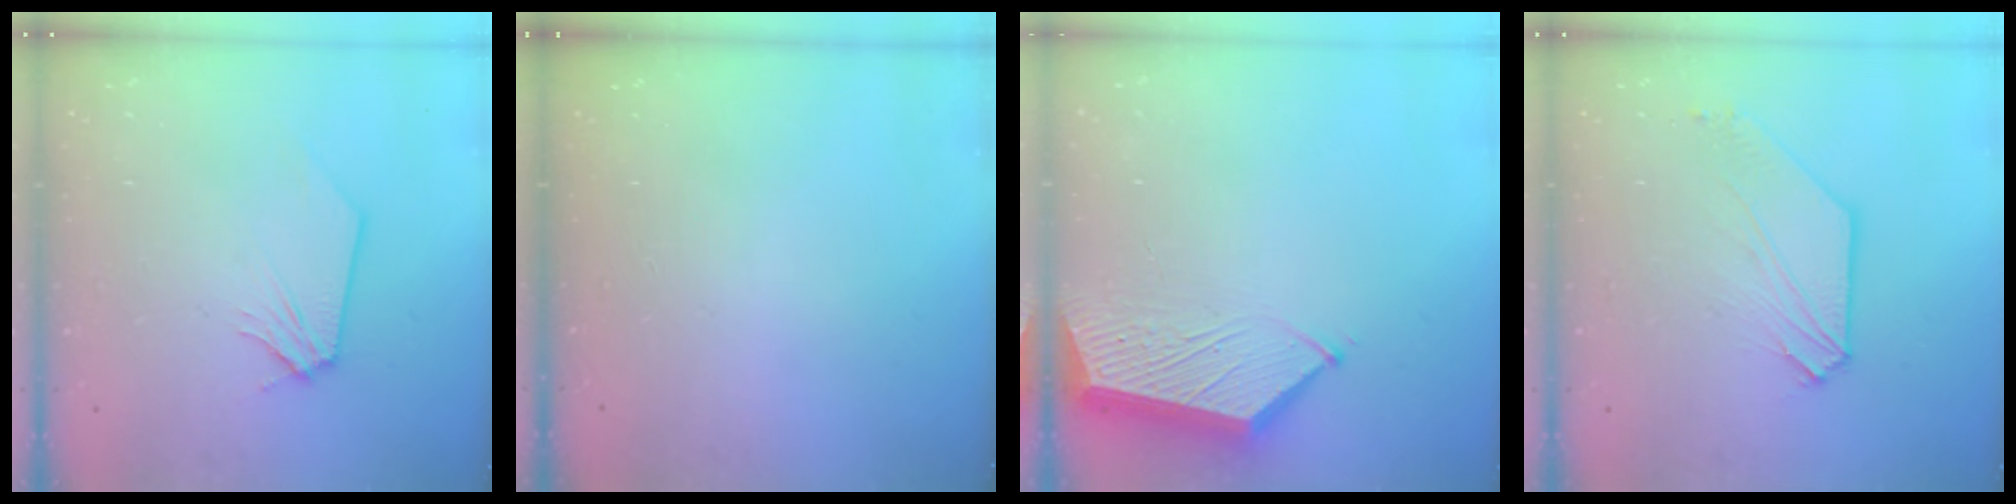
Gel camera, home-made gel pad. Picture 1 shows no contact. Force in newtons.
{"total": 0.0}
{"total": 5.2, "press": 5.2, "slide": 0.7}
{"total": 5.4, "press": 5.3, "slide": 0.8}